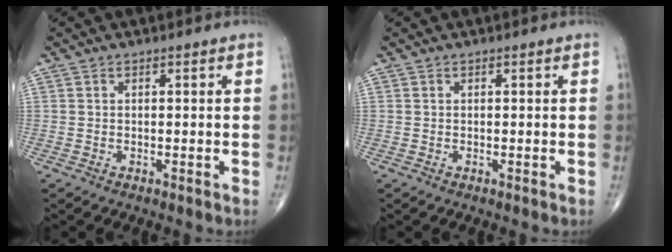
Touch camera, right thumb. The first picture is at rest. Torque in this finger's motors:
{"motor_torque": [-0.20, -0.02, -0.01, -0.01, 0.00]}